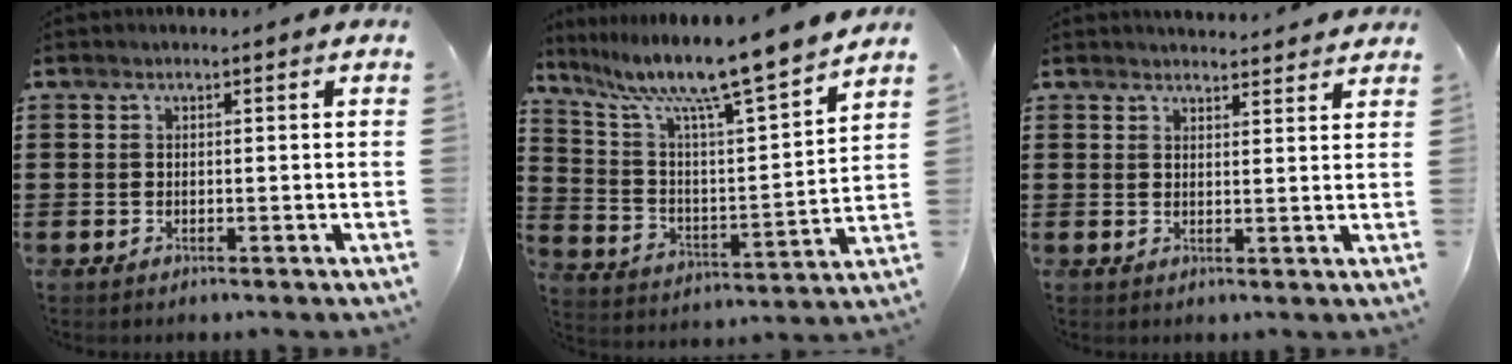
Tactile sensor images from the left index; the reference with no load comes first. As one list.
[{"total": 10.5, "force": [9.0, -0.6, 5.3], "torque": [-0.138, -0.067, 0.145]}, {"total": 2.4, "force": [2.4, 0.1, -0.1], "torque": [-0.006, -0.007, 0.045]}]